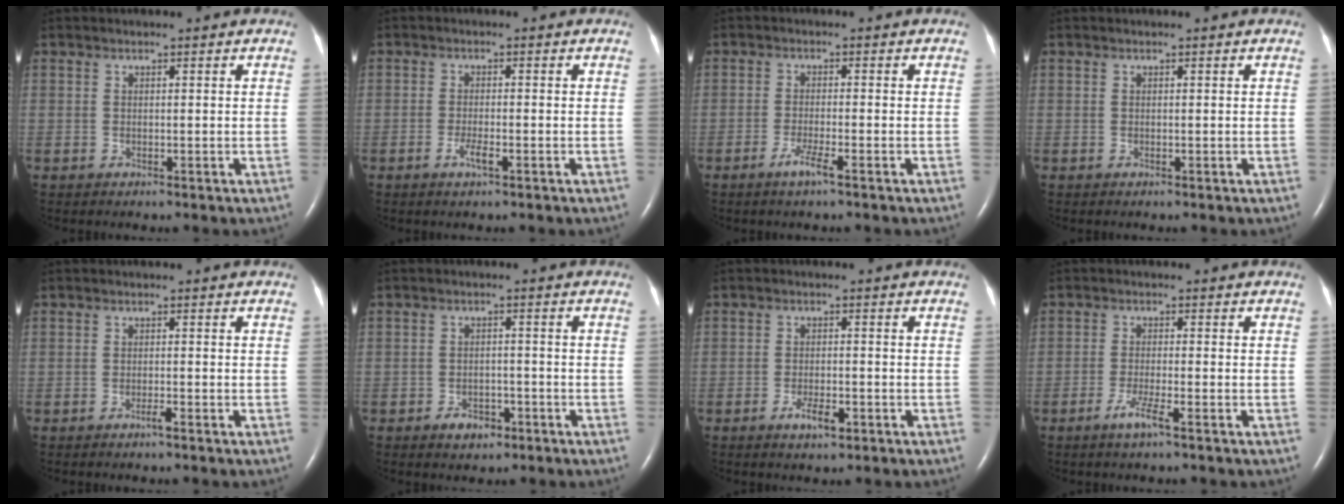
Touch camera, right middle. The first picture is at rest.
{"total": 2.1, "force": [-1.1, 0.3, 1.8], "torque": [-0.039, -0.002, -0.022]}
{"total": 2.9, "force": [-1.8, -0.1, 2.3], "torque": [-0.048, -0.006, -0.037]}
{"total": 0.0}
{"total": 1.1, "force": [-0.8, -0.1, 0.7], "torque": [-0.017, -0.001, -0.014]}
{"total": 3.4, "force": [-2.1, 2.0, 1.7], "torque": [-0.024, 0.004, -0.027]}
{"total": 3.2, "force": [-1.8, 0.9, 2.5], "torque": [-0.046, 0.000, -0.031]}
{"total": 3.3, "force": [-2.0, -0.2, 2.6], "torque": [-0.057, -0.007, -0.041]}